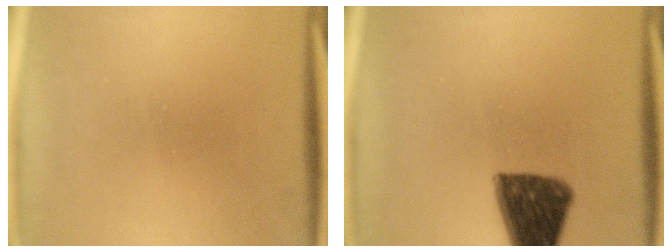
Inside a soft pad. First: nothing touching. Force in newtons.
{"total": 12.2}